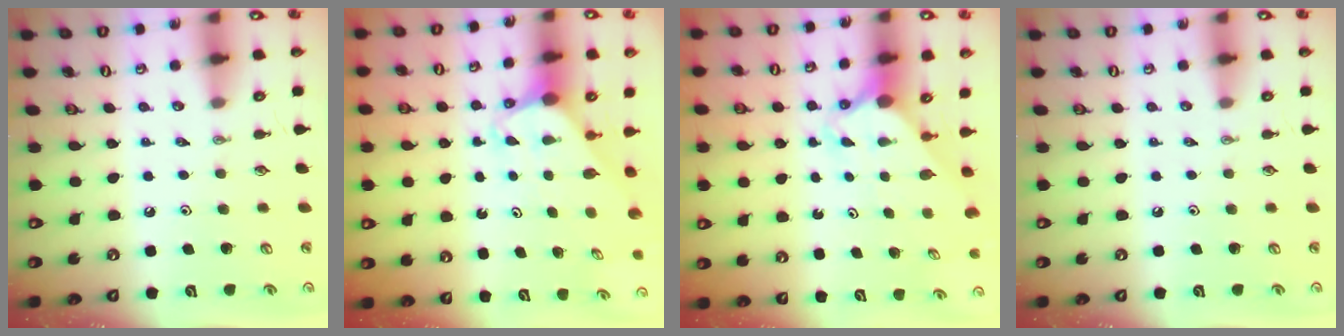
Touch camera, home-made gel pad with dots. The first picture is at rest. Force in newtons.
{"total": 2.0, "press": 2.0, "slide": 0.1}
{"total": 2.7, "press": 2.7, "slide": 0.2}
{"total": 0.0}